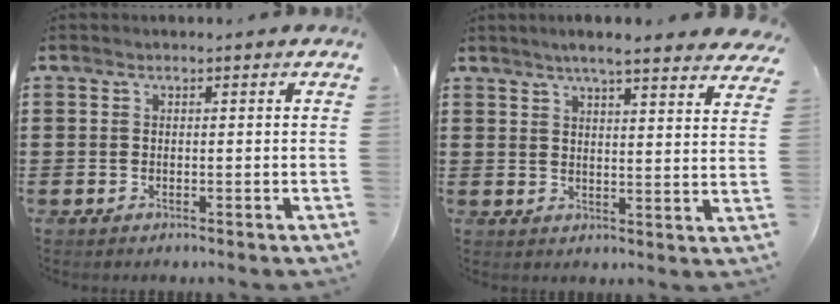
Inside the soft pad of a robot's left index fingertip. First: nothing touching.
{"total": 4.8, "force": [4.3, -0.3, 2.0], "torque": [-0.054, -0.014, 0.075]}